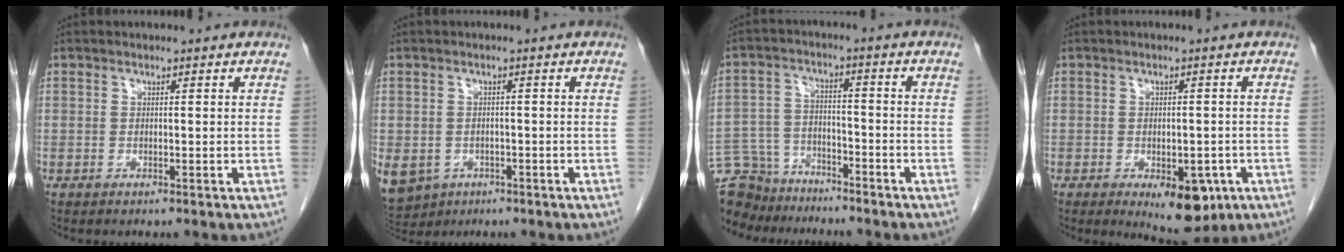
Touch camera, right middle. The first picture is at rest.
{"total": 12.7, "force": [-5.9, 10.1, 4.8], "torque": [-0.152, -0.009, -0.078]}
{"total": 13.9, "force": [-12.2, 6.1, 2.5], "torque": [-0.068, 0.022, -0.198]}
{"total": 7.7, "force": [-3.4, 3.5, 5.8], "torque": [-0.069, -0.007, -0.035]}